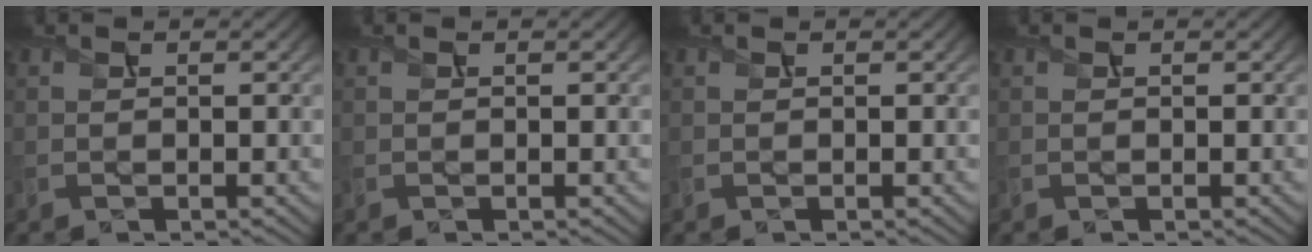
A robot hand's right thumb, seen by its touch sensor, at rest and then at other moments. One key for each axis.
{"total": 0.0}
{"total": 0.0}
{"total": 0.0}